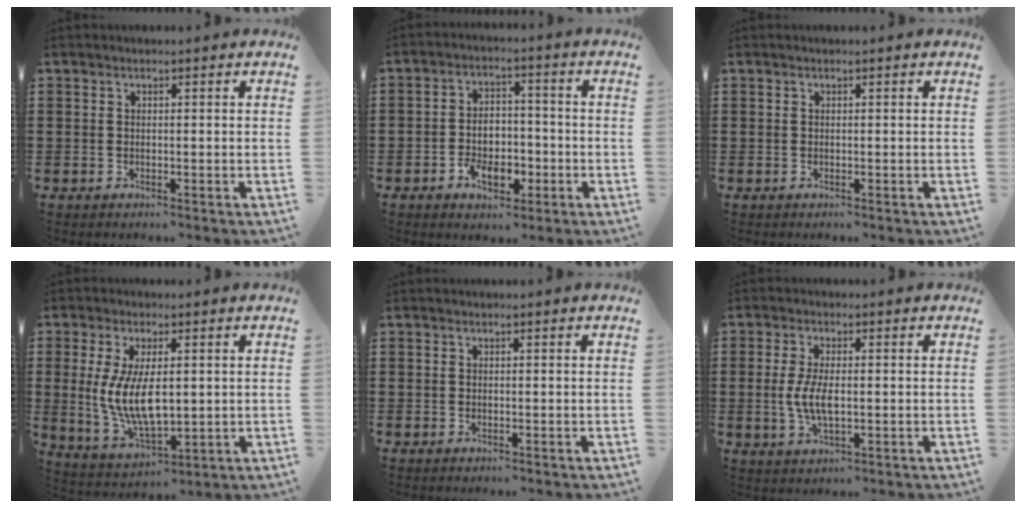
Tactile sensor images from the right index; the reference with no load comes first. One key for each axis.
{"total": 5.9, "fx": -2.3, "fy": 3.7, "fz": 3.9, "tx": -0.052, "ty": 0.004, "tz": -0.040}
{"total": 0.0}
{"total": 9.2, "fx": 0.6, "fy": 4.1, "fz": 8.2, "tx": -0.180, "ty": -0.002, "tz": 0.007}
{"total": 0.0}
{"total": 5.4, "fx": -0.4, "fy": 2.1, "fz": 5.0, "tx": -0.111, "ty": -0.005, "tz": -0.013}